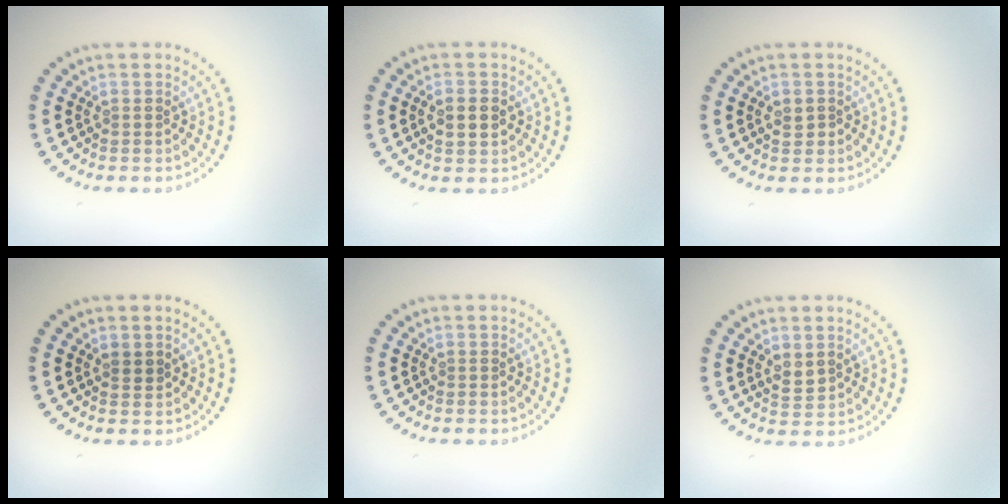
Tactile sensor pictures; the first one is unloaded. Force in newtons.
{"total": 2.2, "press": 2.2, "slide": 0.1}
{"total": 1.3, "press": 1.3, "slide": 0.4}
{"total": 1.0, "press": 0.9, "slide": 0.5}
{"total": 0.0}
{"total": 1.4, "press": 1.3, "slide": 0.5}